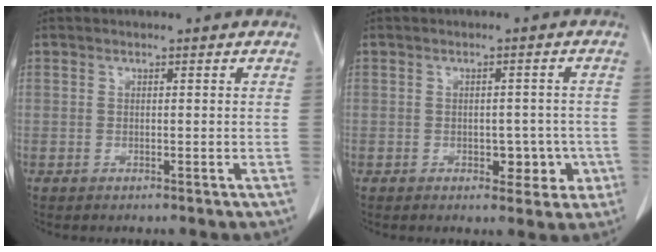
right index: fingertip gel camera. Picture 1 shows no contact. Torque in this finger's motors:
{"motor_torque": [0.07, 0.07, 0.04, 0.03]}